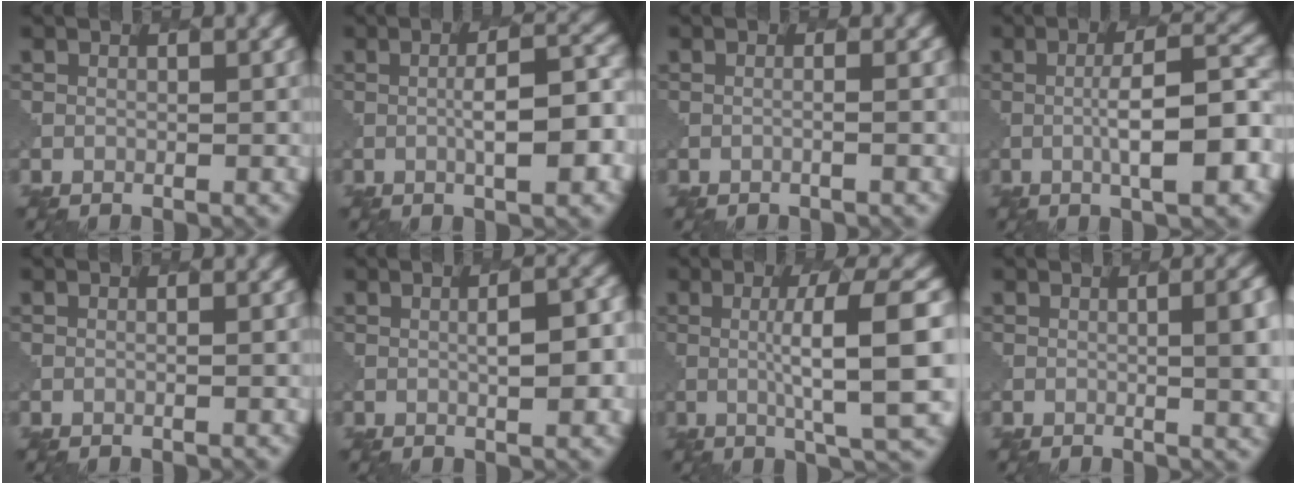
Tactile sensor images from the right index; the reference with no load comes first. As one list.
[{"total": 5.8, "force": [-0.4, 1.3, 5.6], "torque": [-0.087, 0.008, -0.010]}, {"total": 1.0, "force": [0.1, 0.2, 1.0], "torque": [-0.012, -0.001, -0.023]}, {"total": 7.3, "force": [-0.7, 1.5, 7.1], "torque": [-0.109, 0.009, -0.019]}, {"total": 0.5, "force": [0.3, 0.1, 0.4], "torque": [-0.004, 0.001, -0.010]}, {"total": 4.3, "force": [0.5, 1.0, 4.1], "torque": [-0.056, 0.007, 0.008]}, {"total": 9.6, "force": [0.8, 1.8, 9.4], "torque": [-0.126, 0.000, 0.009]}, {"total": 6.8, "force": [0.5, 2.7, 6.2], "torque": [-0.049, 0.006, 0.005]}]